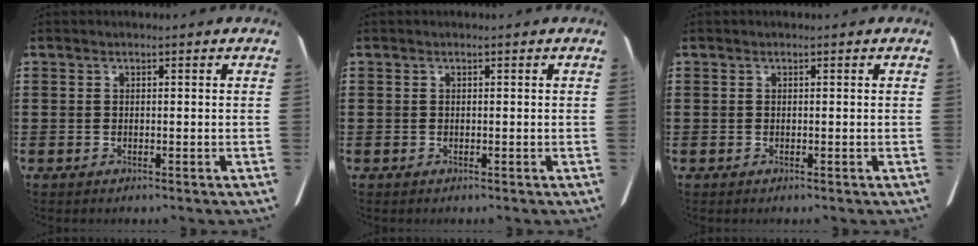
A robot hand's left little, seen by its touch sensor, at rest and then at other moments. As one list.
[{"total": 0.0}, {"total": 0.0}]